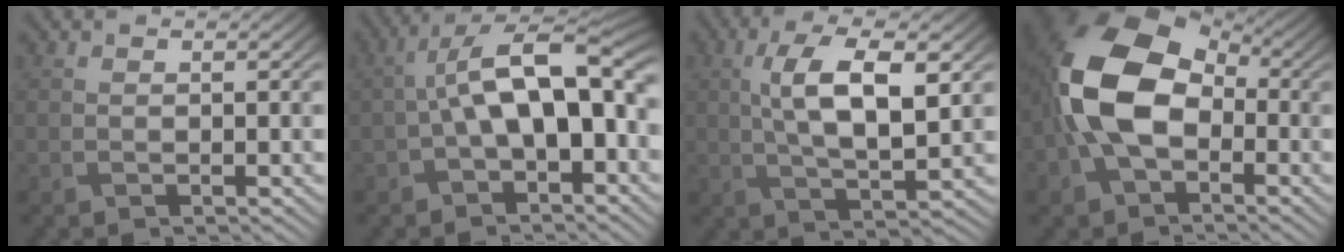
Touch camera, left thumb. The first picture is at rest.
{"total": 12.1, "force": [0.0, 6.3, 10.4], "torque": [-0.176, 0.018, -0.005]}
{"total": 9.2, "force": [1.6, 3.4, 8.4], "torque": [-0.160, 0.004, 0.028]}
{"total": 13.9, "force": [-1.0, 9.1, 10.4], "torque": [-0.234, 0.008, -0.035]}